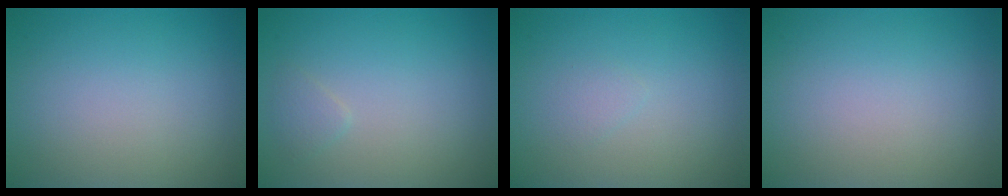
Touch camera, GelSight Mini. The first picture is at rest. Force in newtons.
{"total": 0.8, "press": 0.8, "slide": 0.1}
{"total": 0.7, "press": 0.7, "slide": 0.1}
{"total": 0.0}